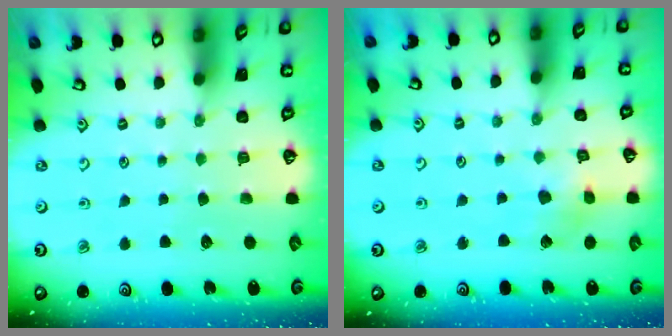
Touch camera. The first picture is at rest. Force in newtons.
{"total": 5.0, "press": 4.9, "slide": 0.5}